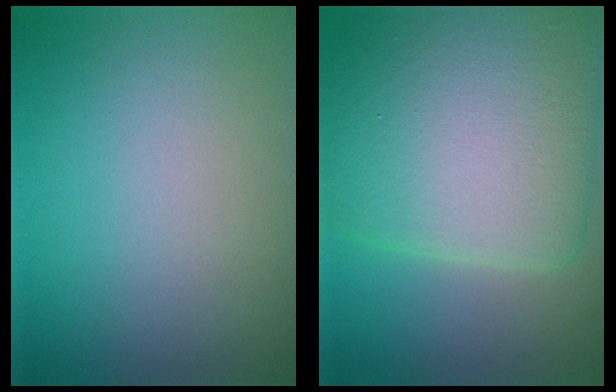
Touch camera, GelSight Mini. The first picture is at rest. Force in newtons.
{"total": 10.6, "press": 10.6, "slide": 0.1}